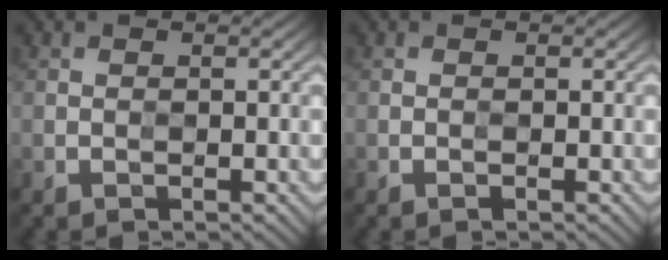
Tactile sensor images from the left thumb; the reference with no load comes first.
{"total": 0.0}